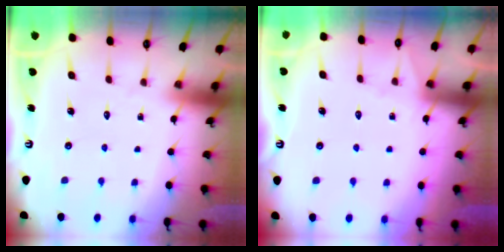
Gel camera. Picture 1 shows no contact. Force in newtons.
{"total": 3.8, "press": 3.7, "slide": 0.5}